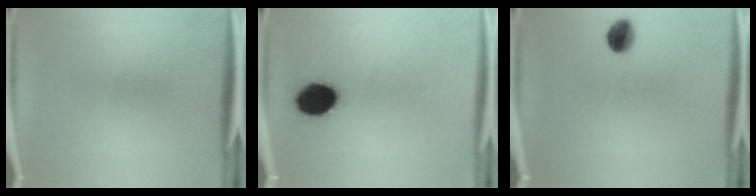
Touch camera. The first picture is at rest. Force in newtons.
{"total": 9.6}
{"total": 5.1}